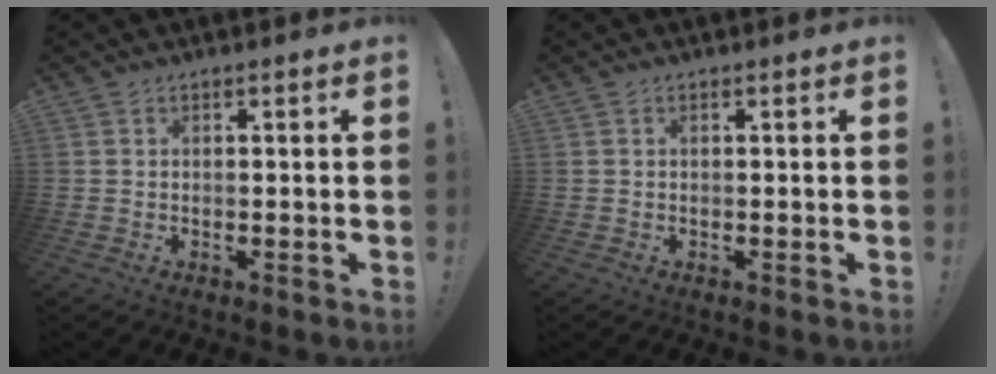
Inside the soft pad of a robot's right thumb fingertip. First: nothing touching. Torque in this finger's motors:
{"motor_torque": [-0.11, 0.08, 0.26, -0.13, -0.05]}